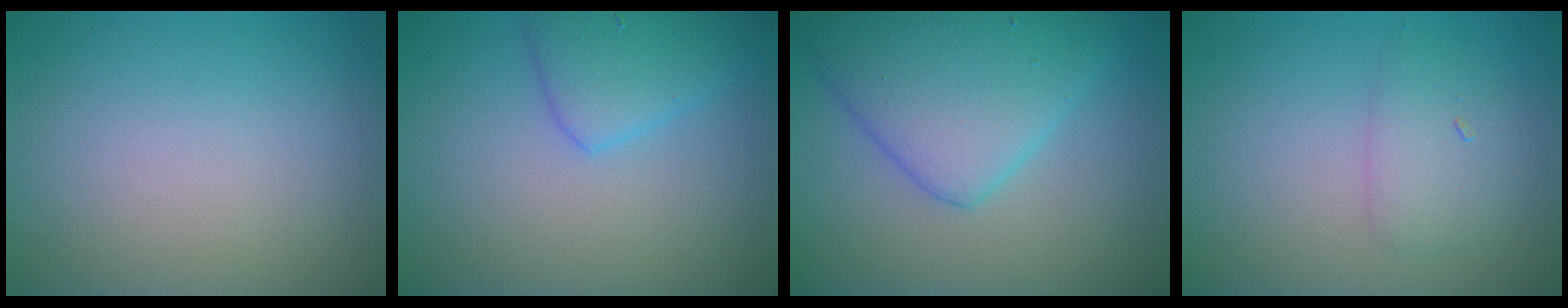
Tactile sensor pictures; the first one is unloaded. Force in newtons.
{"total": 3.3, "press": 3.3, "slide": 0.2}
{"total": 6.7, "press": 6.7, "slide": 0.1}
{"total": 2.1, "press": 2.1, "slide": 0.1}